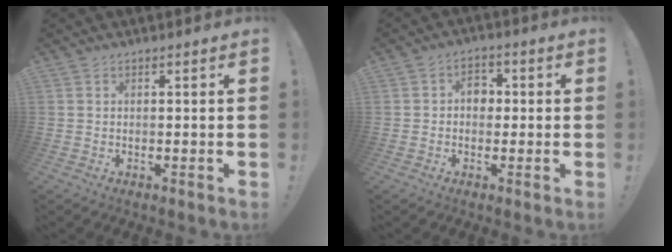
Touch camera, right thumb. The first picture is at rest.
{"total": 4.9, "force": [0.0, 3.8, 3.1], "torque": [-0.036, 0.004, -0.004]}